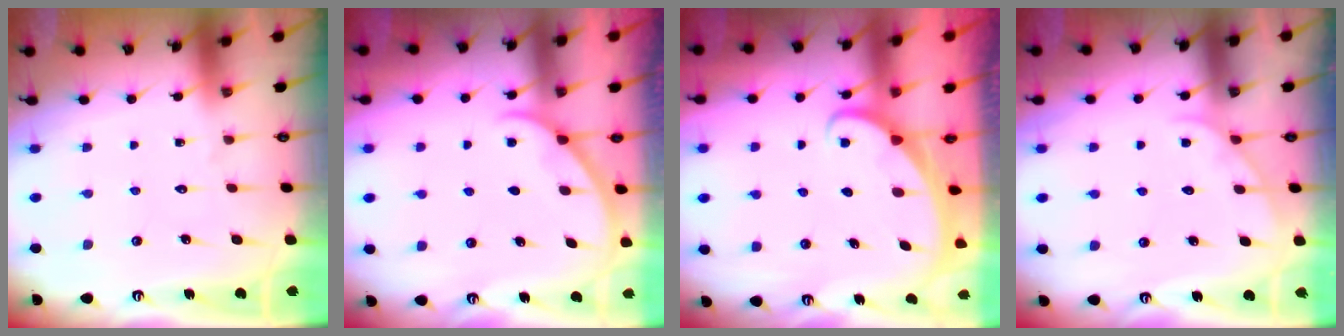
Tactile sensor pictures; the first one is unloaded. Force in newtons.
{"total": 2.6, "press": 2.6, "slide": 0.3}
{"total": 1.8, "press": 1.8, "slide": 0.1}
{"total": 2.9, "press": 2.9, "slide": 0.3}